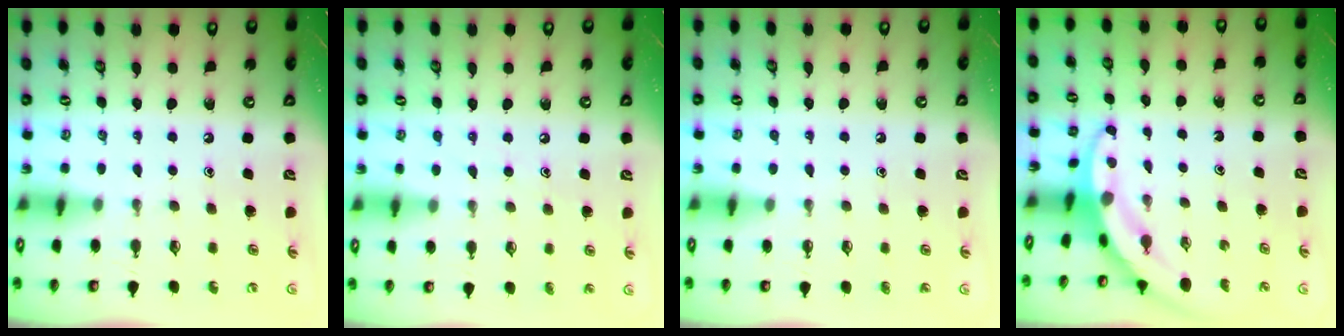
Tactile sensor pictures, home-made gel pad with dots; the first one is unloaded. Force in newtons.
{"total": 6.0, "press": 5.9, "slide": 0.6}
{"total": 0.7, "press": 0.7, "slide": 0.0}
{"total": 3.3, "press": 3.3, "slide": 0.3}